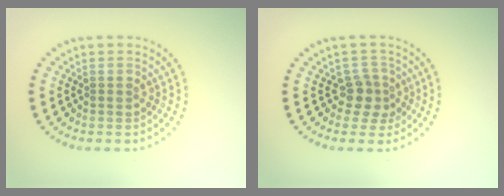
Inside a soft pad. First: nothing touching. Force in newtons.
{"total": 2.2, "press": 1.7, "slide": 1.3}